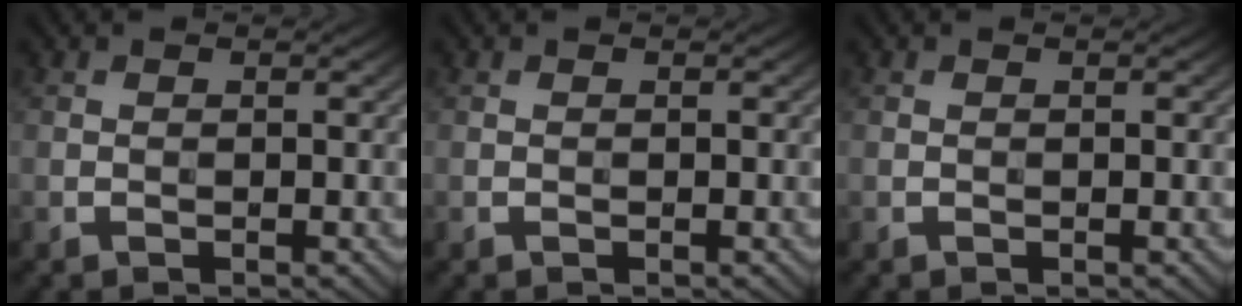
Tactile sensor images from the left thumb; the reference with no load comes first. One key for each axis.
{"total": 0.0}
{"total": 0.0}